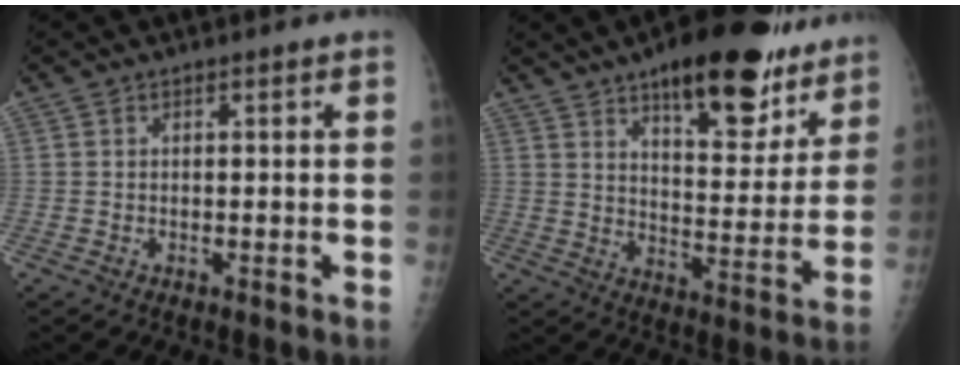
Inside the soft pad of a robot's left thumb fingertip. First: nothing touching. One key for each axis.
{"total": 20.7, "fx": 13.6, "fy": 8.3, "fz": 13.2, "tx": -0.133, "ty": -0.060, "tz": 0.199}